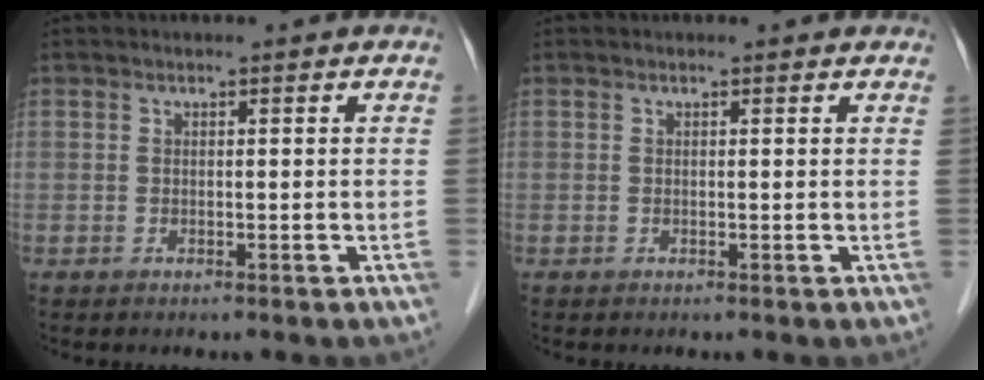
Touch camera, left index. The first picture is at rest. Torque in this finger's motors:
{"motor_torque": [0.15, -0.12, -0.15, -0.03]}